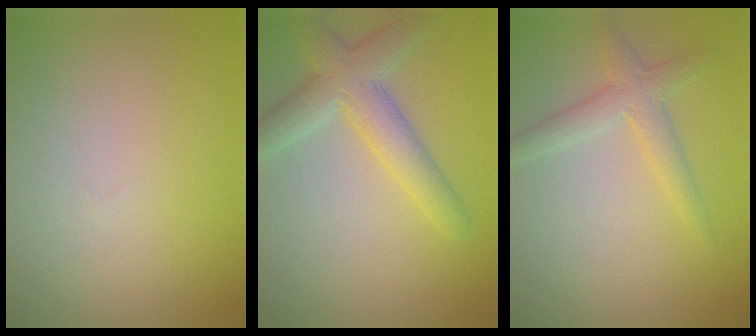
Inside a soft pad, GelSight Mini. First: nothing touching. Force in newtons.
{"total": 4.6, "press": 4.6, "slide": 0.2}
{"total": 2.6, "press": 2.6, "slide": 0.1}